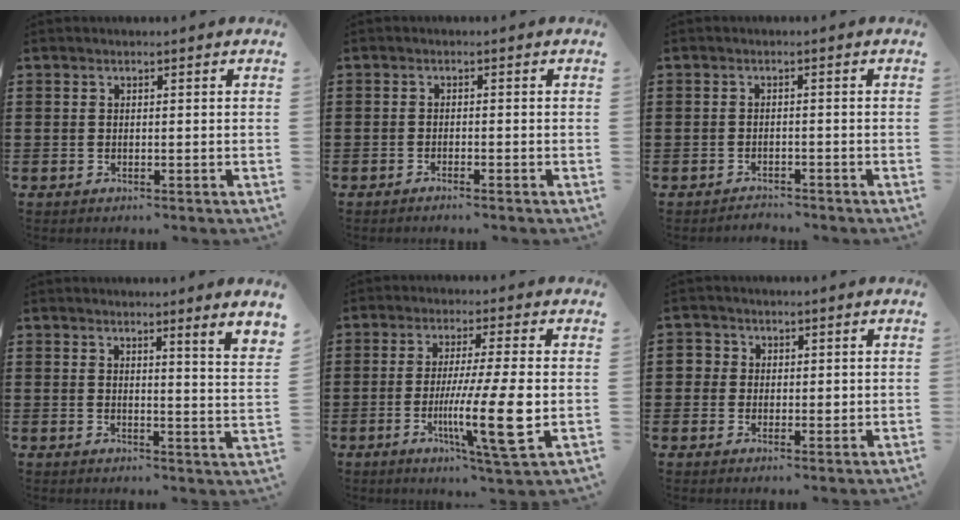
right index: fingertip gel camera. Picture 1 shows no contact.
{"total": 1.1, "force": [-1.0, -0.2, 0.3], "torque": [-0.007, -0.003, -0.019]}
{"total": 1.7, "force": [-1.7, 0.2, -0.2], "torque": [-0.001, 0.001, -0.039]}
{"total": 2.3, "force": [1.9, -1.0, 0.8], "torque": [-0.016, -0.020, 0.027]}
{"total": 16.4, "force": [-3.8, 1.5, 15.9], "torque": [-0.302, -0.023, -0.070]}
{"total": 2.8, "force": [0.4, 2.6, 0.8], "torque": [-0.019, 0.008, 0.004]}